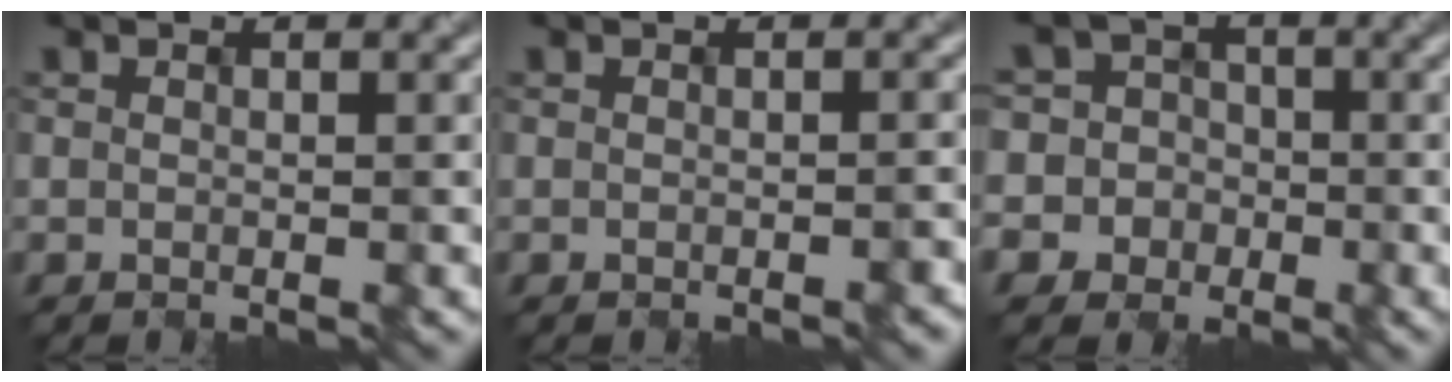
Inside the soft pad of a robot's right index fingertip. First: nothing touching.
{"total": 0.9, "force": [-0.5, 0.3, 0.6], "torque": [-0.005, 0.005, -0.002]}
{"total": 4.7, "force": [-1.2, 4.5, 0.3], "torque": [0.010, 0.031, -0.043]}